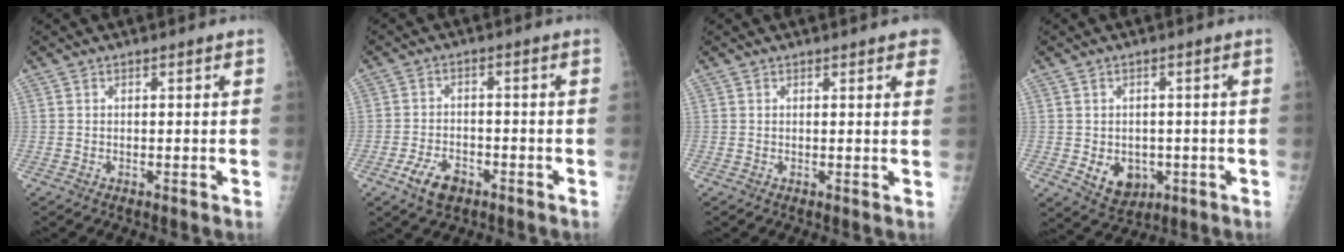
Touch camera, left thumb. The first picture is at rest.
{"total": 5.9, "force": [-3.4, 3.4, 3.5], "torque": [-0.060, 0.018, -0.057]}
{"total": 4.8, "force": [3.1, 1.1, 3.5], "torque": [-0.027, 0.001, 0.029]}
{"total": 6.4, "force": [-1.4, 5.0, 3.7], "torque": [-0.034, 0.001, -0.005]}